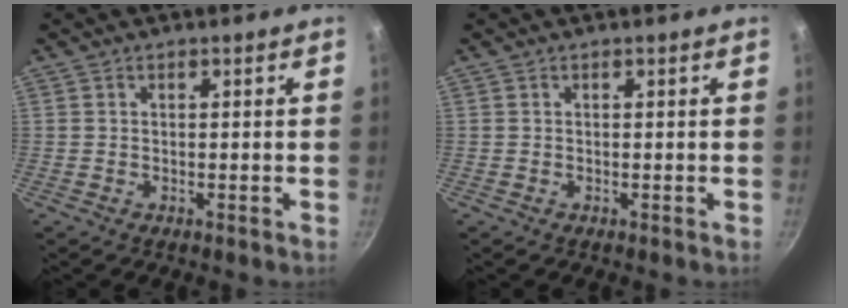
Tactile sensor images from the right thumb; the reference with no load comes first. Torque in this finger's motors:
{"motor_torque": [0.02, 0.02, 0.00, 0.00, 0.00]}